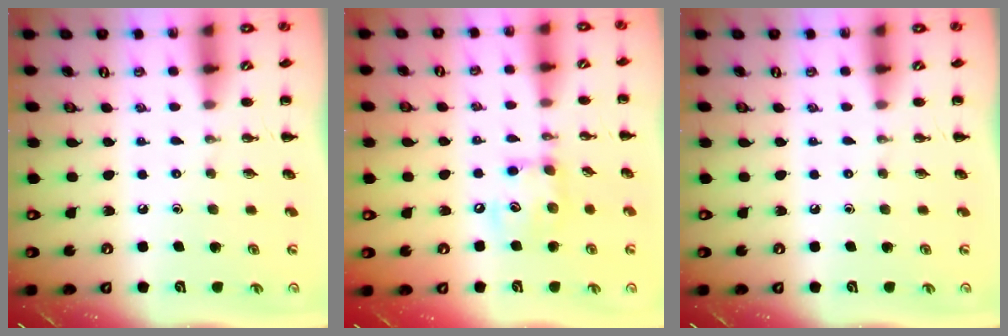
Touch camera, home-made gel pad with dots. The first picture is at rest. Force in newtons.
{"total": 9.7, "press": 9.7, "slide": 0.8}
{"total": 0.0}